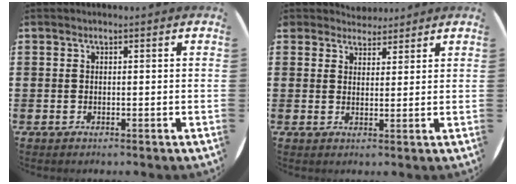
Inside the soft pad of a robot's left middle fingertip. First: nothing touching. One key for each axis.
{"total": 3.3, "fx": 3.2, "fy": 1.1, "fz": -0.1, "tx": -0.001, "ty": -0.010, "tz": 0.058}